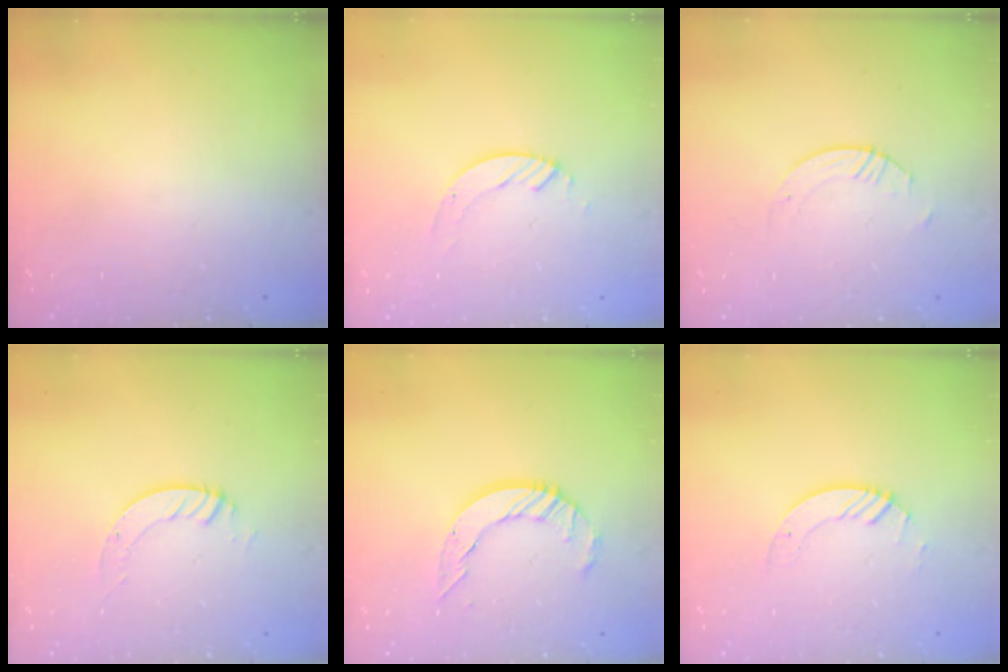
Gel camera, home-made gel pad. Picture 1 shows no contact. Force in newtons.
{"total": 3.4, "press": 3.4, "slide": 0.4}
{"total": 0.8, "press": 0.8, "slide": 0.2}
{"total": 3.8, "press": 3.8, "slide": 0.4}
{"total": 9.3, "press": 9.3, "slide": 0.9}
{"total": 2.6, "press": 2.6, "slide": 0.3}